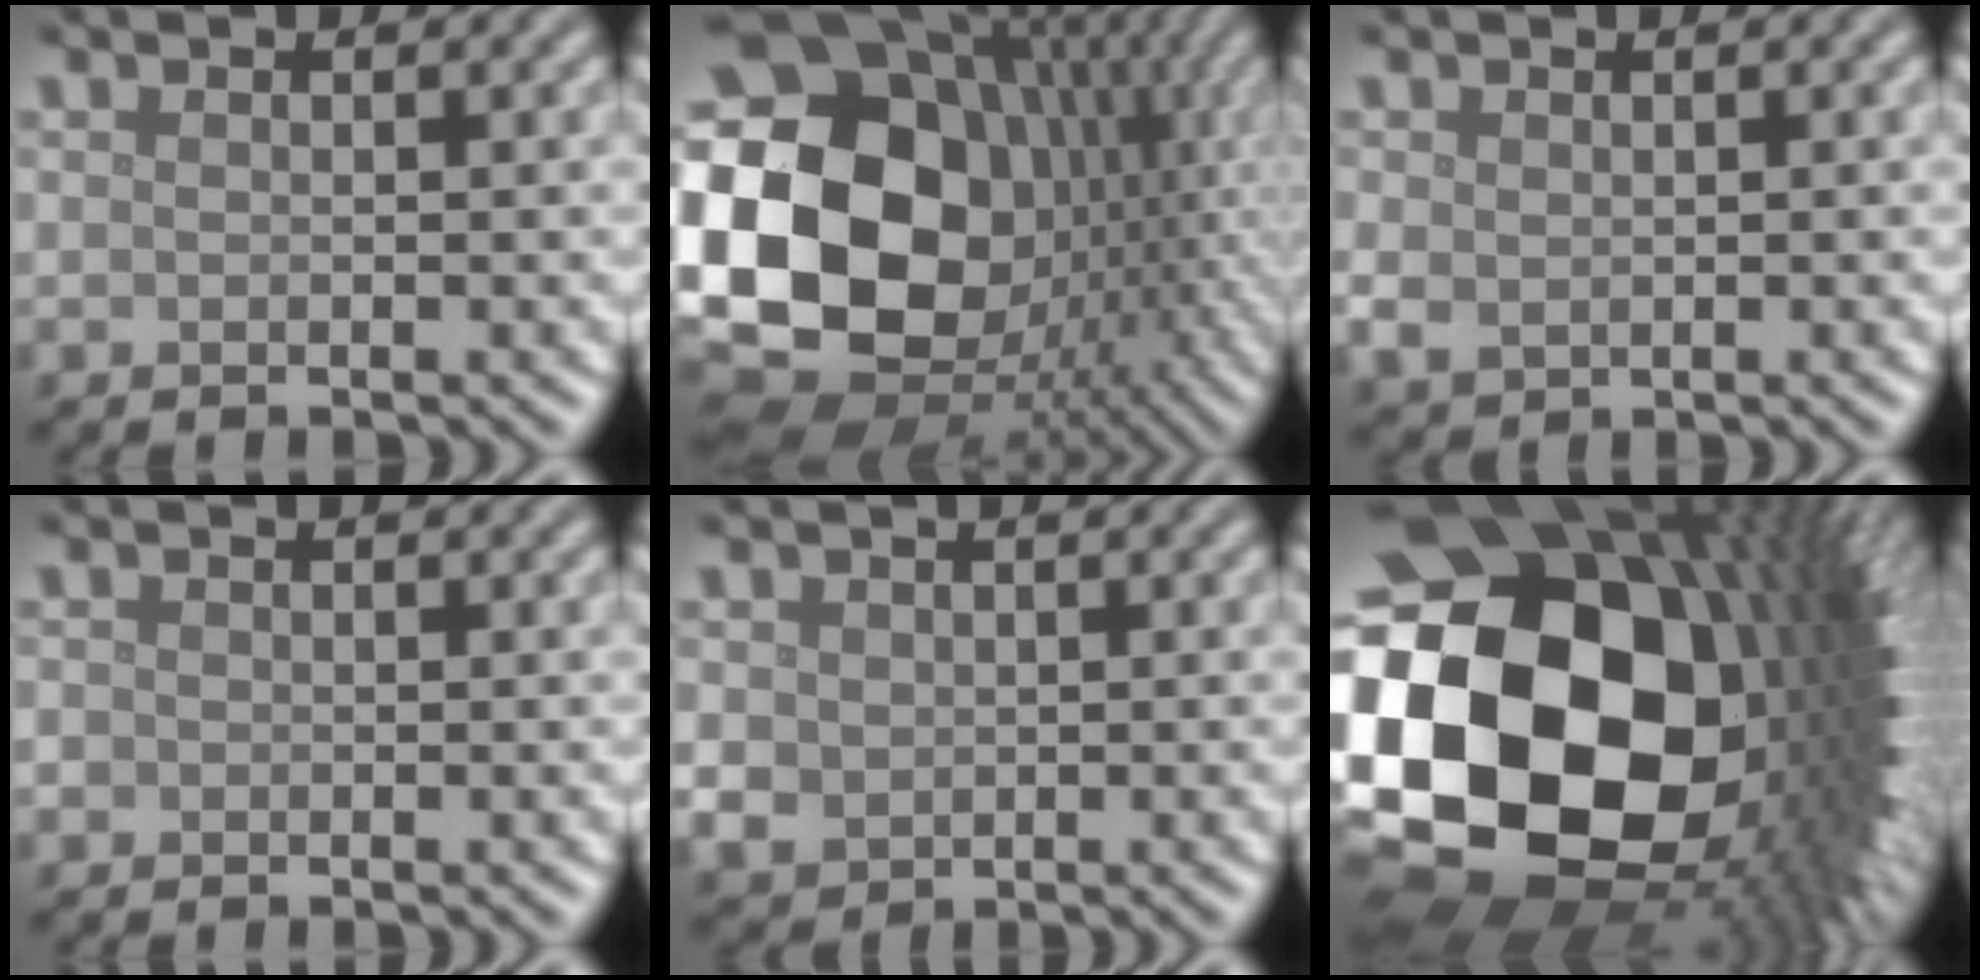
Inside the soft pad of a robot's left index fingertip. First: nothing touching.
{"total": 22.4, "force": [-0.9, 18.0, 13.2], "torque": [-0.293, -0.011, -0.019]}
{"total": 1.7, "force": [0.2, 1.4, 0.9], "torque": [-0.022, -0.003, 0.006]}
{"total": 0.7, "force": [-0.2, 0.7, 0.1], "torque": [0.003, -0.005, -0.006]}
{"total": 2.3, "force": [0.2, 2.1, 0.9], "torque": [-0.022, -0.006, 0.007]}
{"total": 23.6, "force": [-0.9, 17.1, 16.3], "torque": [-0.344, -0.056, 0.018]}